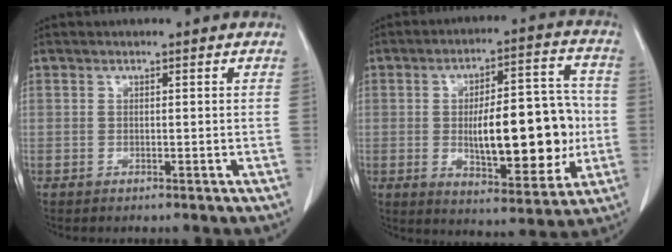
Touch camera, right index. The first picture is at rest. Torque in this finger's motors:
{"motor_torque": [1.45, -0.70, 0.83, 0.15]}